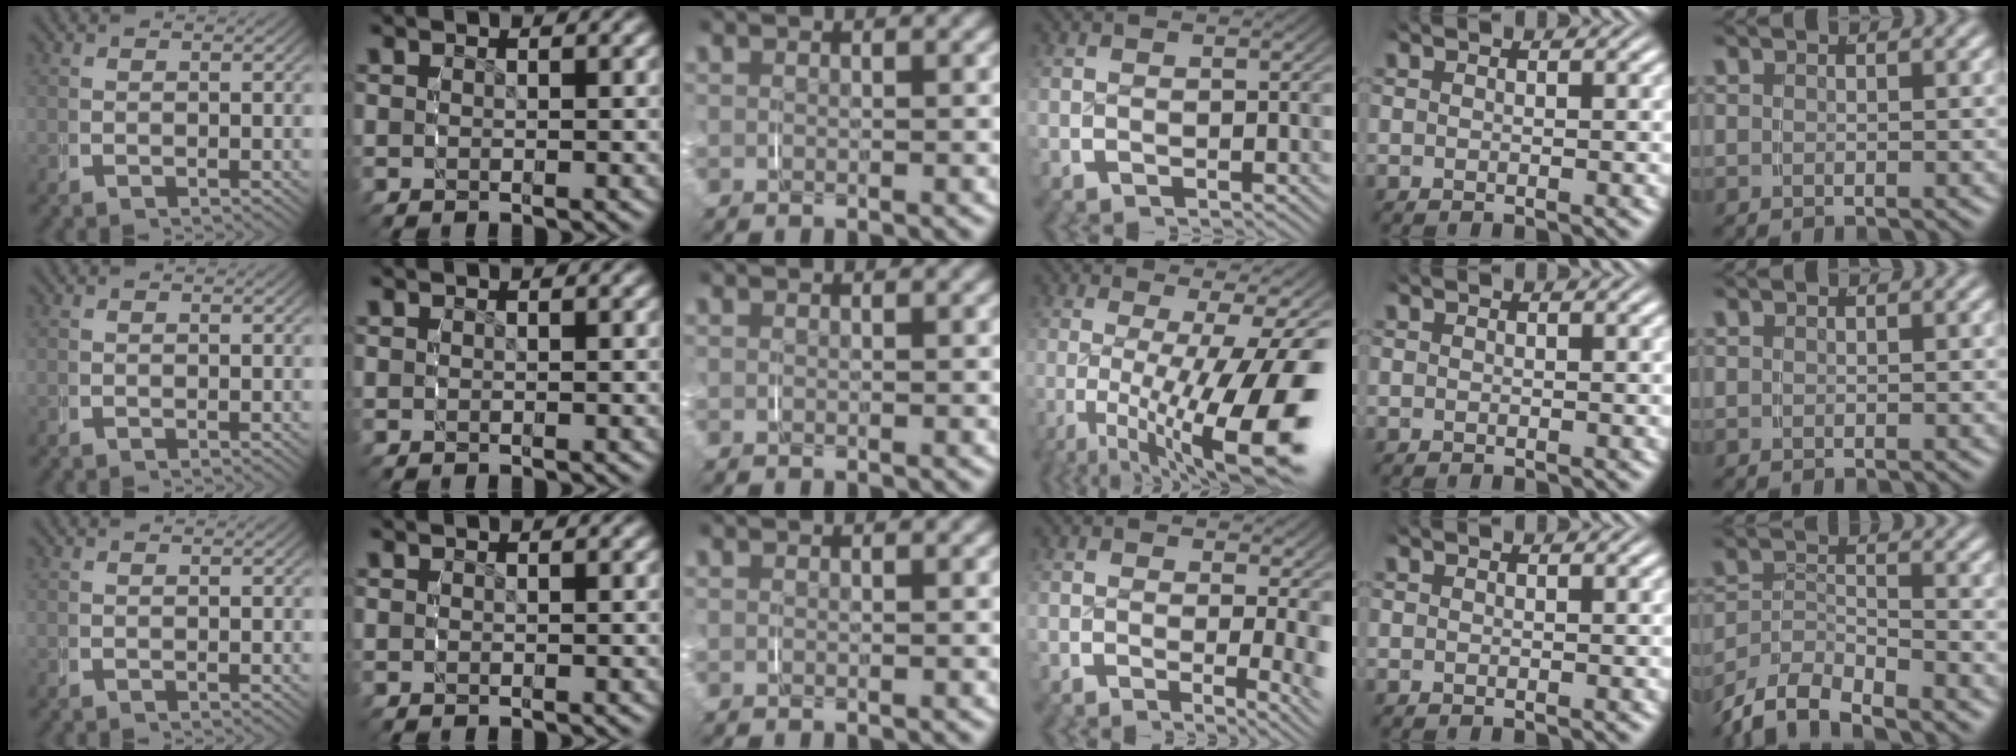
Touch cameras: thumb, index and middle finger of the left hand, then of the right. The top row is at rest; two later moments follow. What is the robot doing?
{"motion": "grasp_and_lifting", "object": "keyboard"}